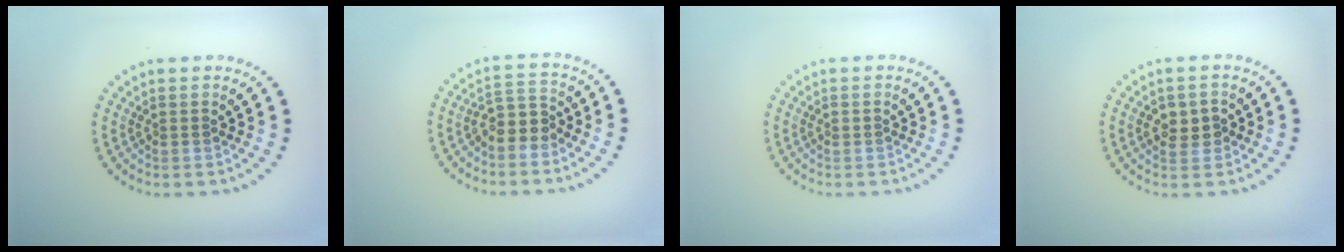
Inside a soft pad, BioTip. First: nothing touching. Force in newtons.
{"total": 2.6, "press": 2.2, "slide": 1.4}
{"total": 0.6, "press": 0.5, "slide": 0.2}
{"total": 2.3, "press": 2.3, "slide": 0.3}